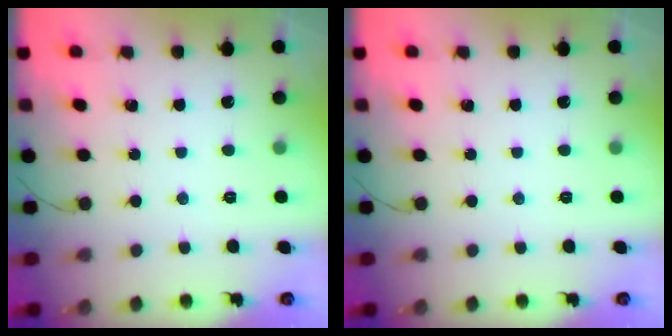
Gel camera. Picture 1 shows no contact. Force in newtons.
{"total": 0.0}